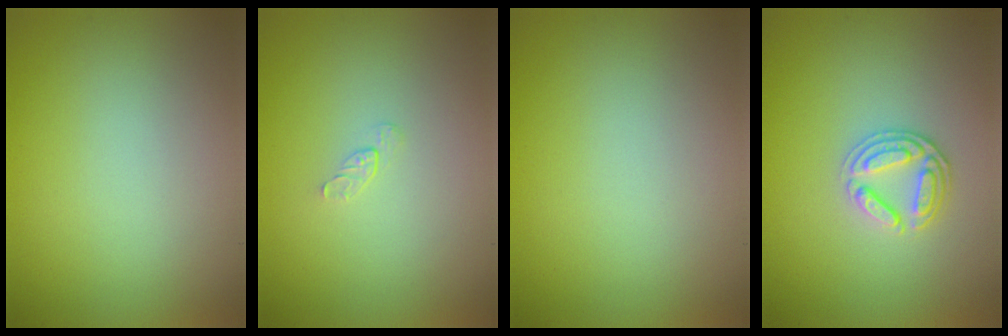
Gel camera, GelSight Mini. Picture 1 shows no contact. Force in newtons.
{"total": 0.5, "press": 0.3, "slide": 0.4}
{"total": 0.0}
{"total": 2.6, "press": 2.4, "slide": 1.0}